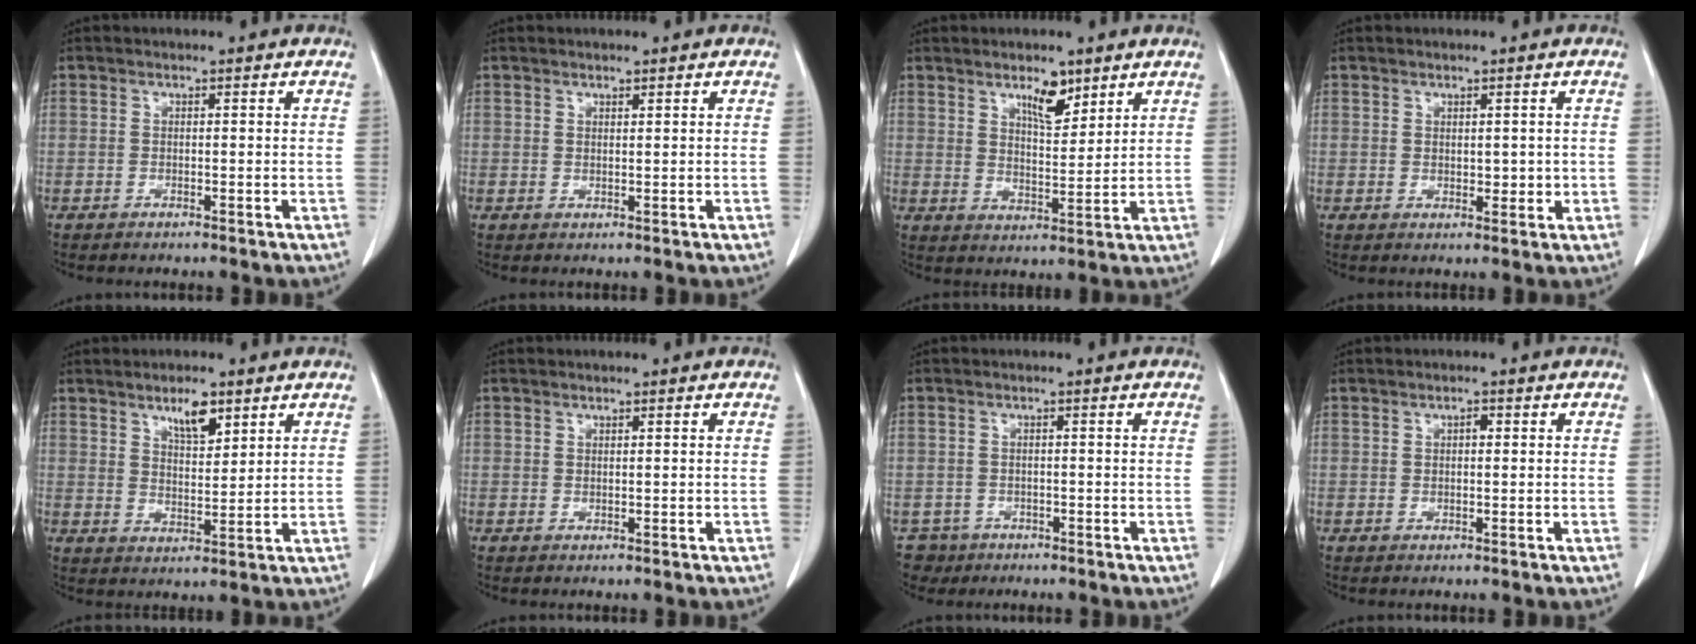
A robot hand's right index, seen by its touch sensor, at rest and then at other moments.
{"total": 0.6, "force": [0.6, 0.2, 0.3], "torque": [-0.006, -0.005, 0.010]}
{"total": 5.9, "force": [3.8, 2.1, 3.9], "torque": [-0.067, -0.005, 0.066]}
{"total": 2.5, "force": [0.2, 1.5, 2.0], "torque": [-0.030, -0.001, 0.009]}
{"total": 5.7, "force": [3.6, 2.0, 4.0], "torque": [-0.071, -0.002, 0.062]}
{"total": 0.0}
{"total": 4.2, "force": [-2.2, 3.6, -0.2], "torque": [0.002, 0.007, -0.037]}
{"total": 1.4, "force": [0.3, 0.7, 1.1], "torque": [-0.021, 0.003, 0.004]}